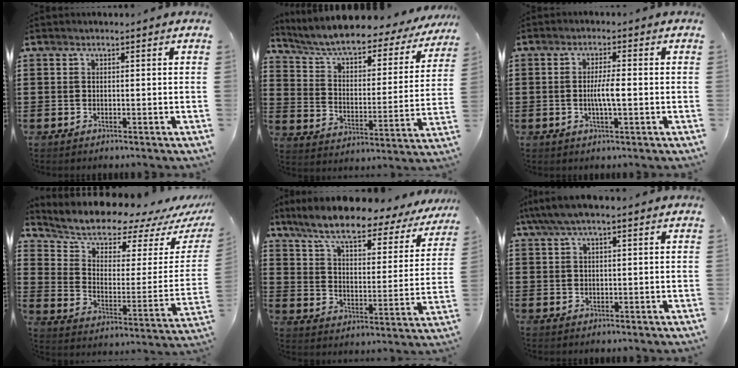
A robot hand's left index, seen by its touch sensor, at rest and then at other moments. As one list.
[{"total": 6.5, "force": [5.6, 0.6, 3.1], "torque": [-0.084, -0.041, 0.091]}, {"total": 3.8, "force": [-0.4, 0.6, 3.7], "torque": [-0.072, -0.003, -0.011]}, {"total": 8.6, "force": [8.0, 2.1, 2.2], "torque": [-0.076, -0.068, 0.135]}, {"total": 9.1, "force": [7.6, 1.1, 5.0], "torque": [-0.118, -0.045, 0.125]}, {"total": 2.8, "force": [1.4, 0.5, 2.4], "torque": [-0.047, 0.003, 0.024]}]